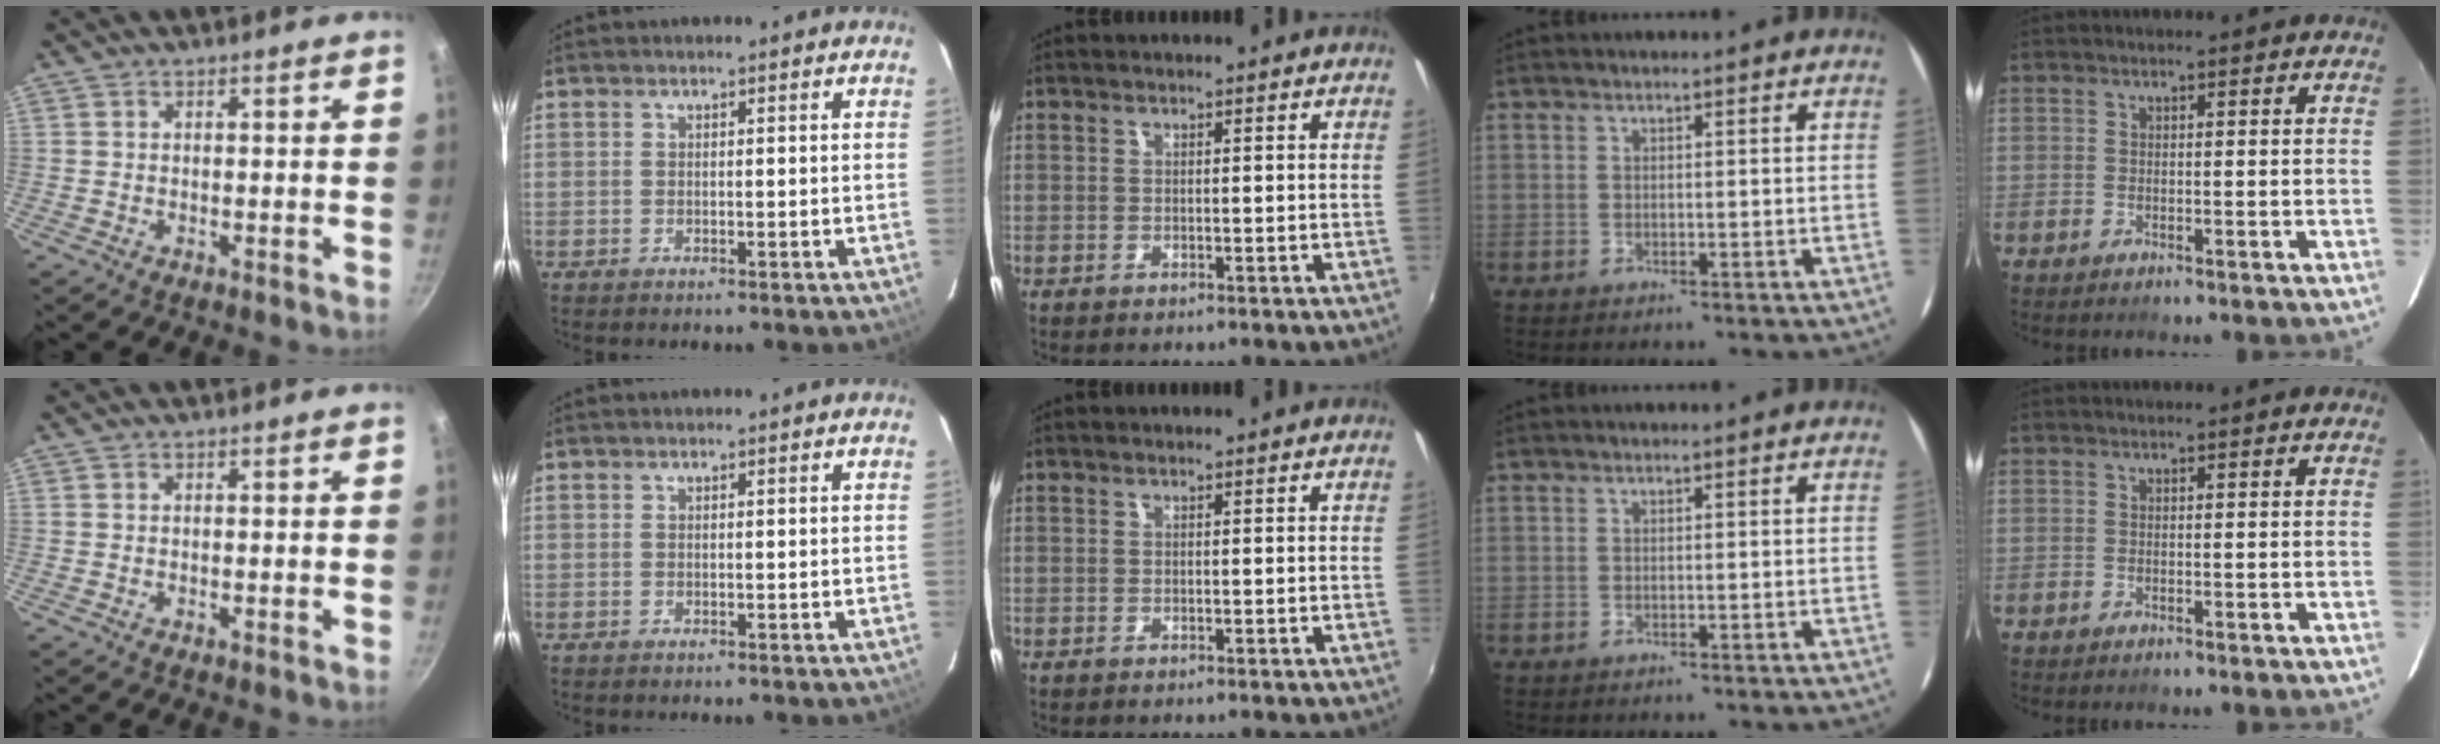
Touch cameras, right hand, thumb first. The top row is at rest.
{}